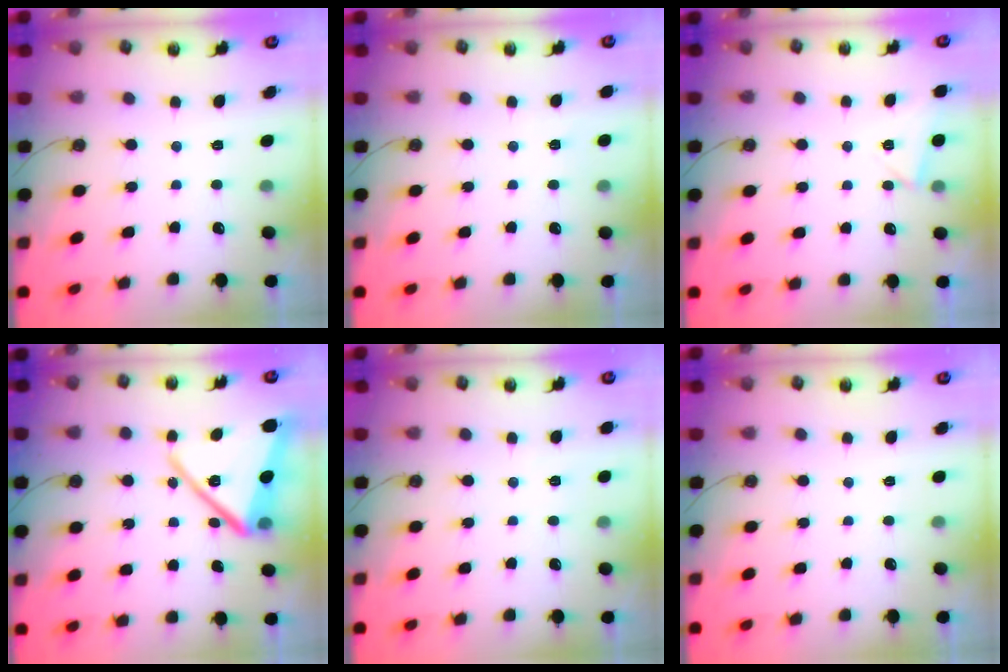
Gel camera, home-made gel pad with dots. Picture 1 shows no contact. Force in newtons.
{"total": 2.8, "press": 2.7, "slide": 0.9}
{"total": 5.3, "press": 2.4, "slide": 4.7}
{"total": 20.5, "press": 20.4, "slide": 1.4}
{"total": 2.8, "press": 2.5, "slide": 1.1}
{"total": 0.0}